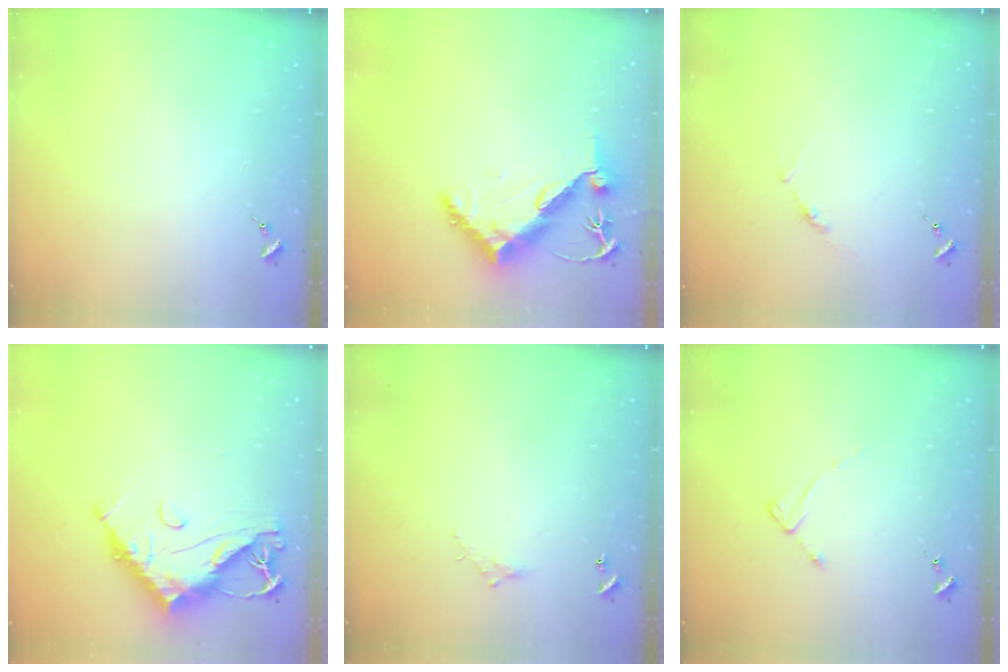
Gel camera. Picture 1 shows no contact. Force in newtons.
{"total": 12.8, "press": 12.8, "slide": 1.2}
{"total": 4.7, "press": 4.7, "slide": 0.5}
{"total": 15.1, "press": 15.1, "slide": 1.2}
{"total": 3.8, "press": 3.8, "slide": 0.2}
{"total": 2.0, "press": 2.0, "slide": 0.3}